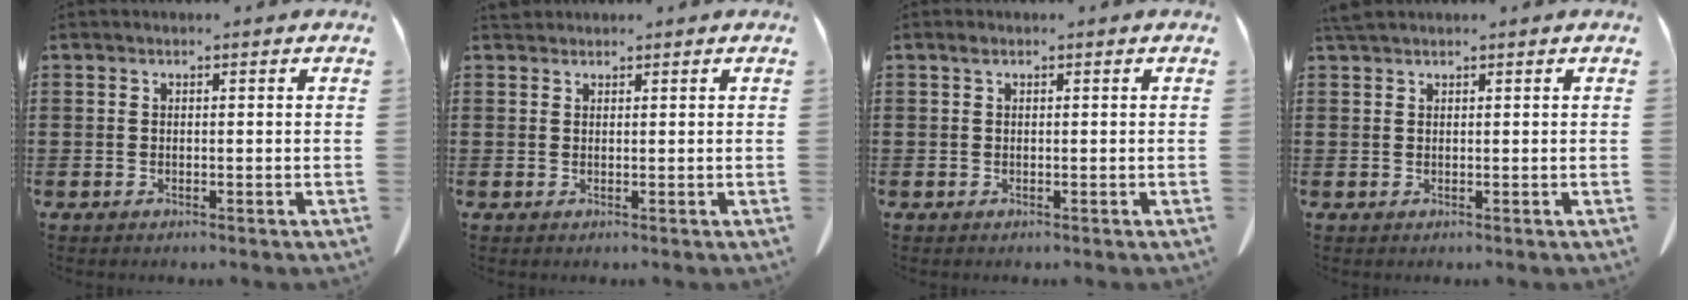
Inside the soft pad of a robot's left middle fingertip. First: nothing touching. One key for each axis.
{"total": 1.3, "fx": 1.2, "fy": 0.4, "fz": 0.3, "tx": -0.010, "ty": 0.002, "tz": 0.023}
{"total": 0.7, "fx": 0.3, "fy": 0.5, "fz": 0.4, "tx": -0.011, "ty": 0.004, "tz": 0.006}
{"total": 1.4, "fx": 1.3, "fy": 0.1, "fz": 0.6, "tx": -0.015, "ty": -0.001, "tz": 0.025}